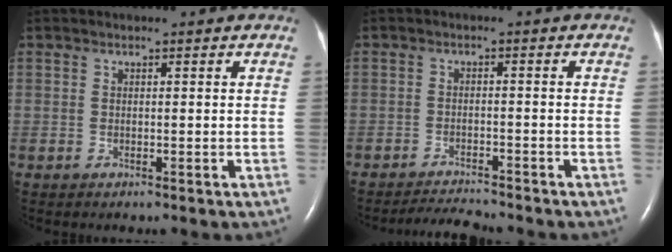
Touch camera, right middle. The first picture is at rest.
{"total": 3.7, "force": [-3.7, -0.4, 0.2], "torque": [-0.011, -0.019, -0.062]}